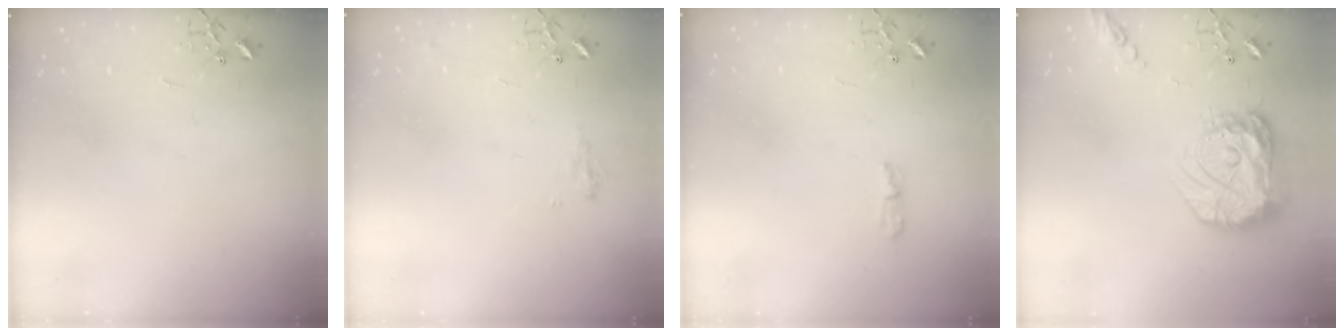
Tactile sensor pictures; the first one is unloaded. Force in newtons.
{"total": 7.7, "press": 7.7, "slide": 0.9}
{"total": 4.7, "press": 4.7, "slide": 0.7}
{"total": 18.2, "press": 18.1, "slide": 1.7}